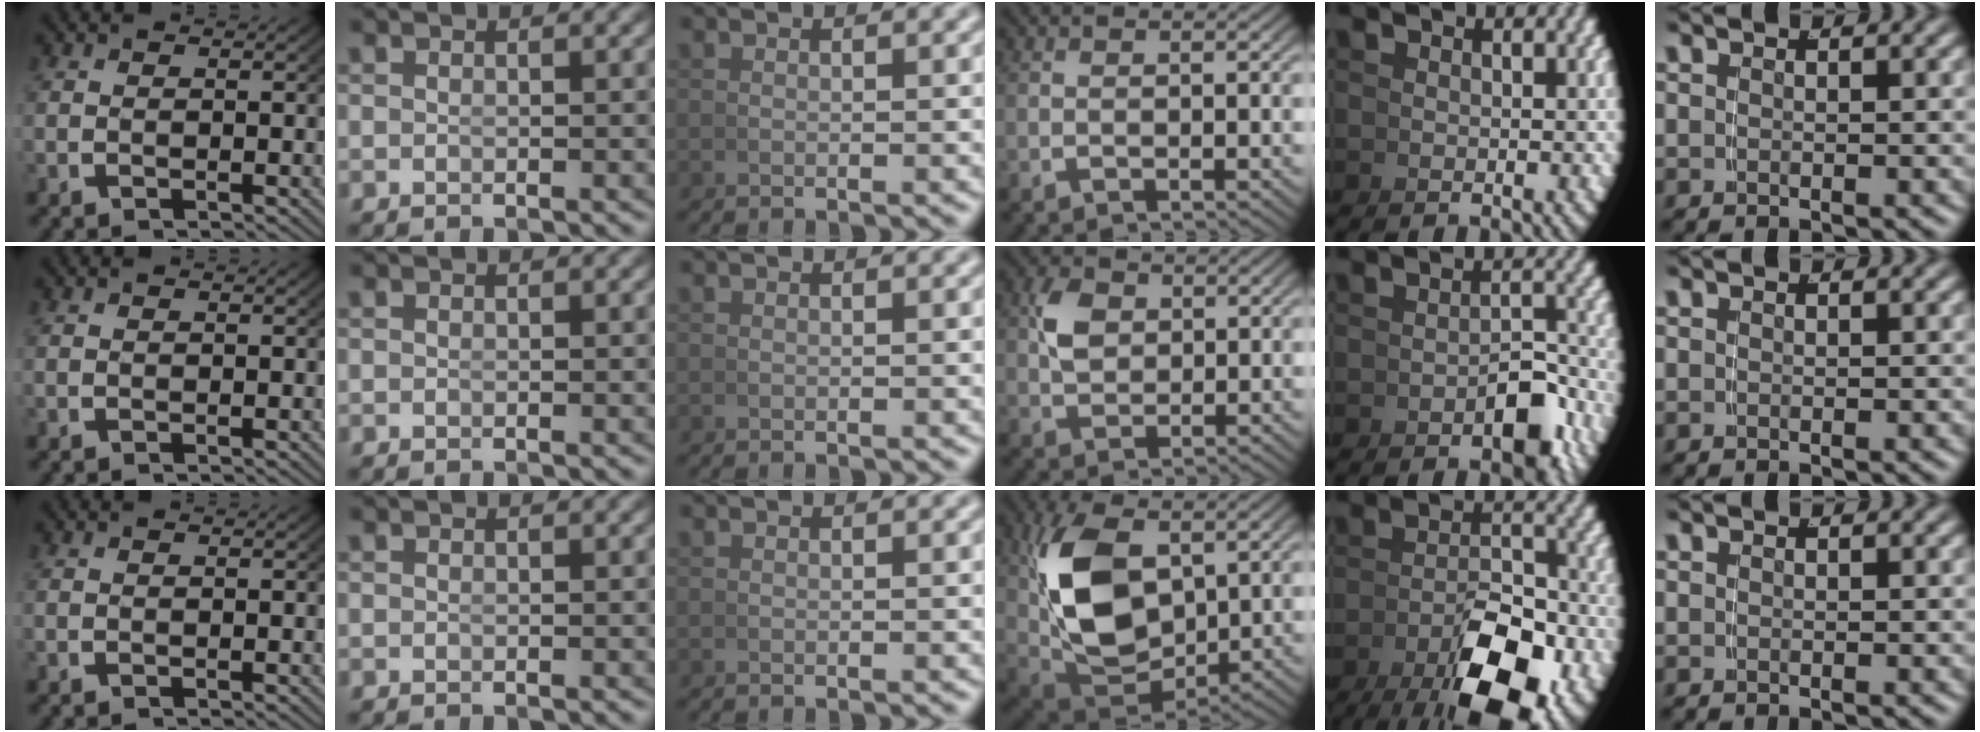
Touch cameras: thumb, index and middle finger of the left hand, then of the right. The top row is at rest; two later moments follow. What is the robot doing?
{"motion": "grasp_and_lifting", "object": "pen"}